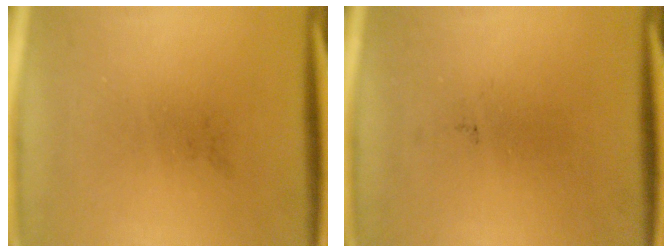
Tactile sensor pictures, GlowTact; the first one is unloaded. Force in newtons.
{"total": 0.0}